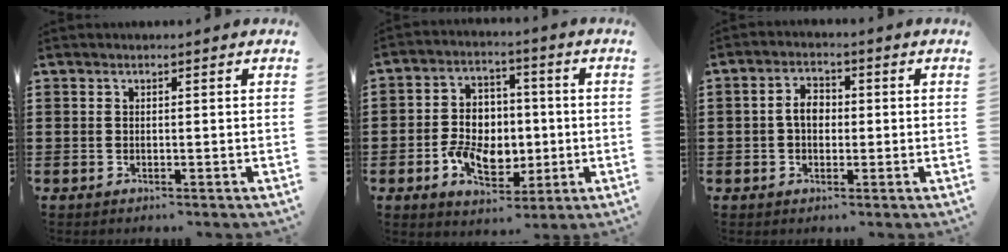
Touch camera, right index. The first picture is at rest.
{"total": 8.1, "force": [-1.5, 6.0, 5.2], "torque": [-0.104, 0.006, -0.030]}
{"total": 3.7, "force": [-0.2, 2.4, 2.9], "torque": [-0.058, 0.010, -0.006]}